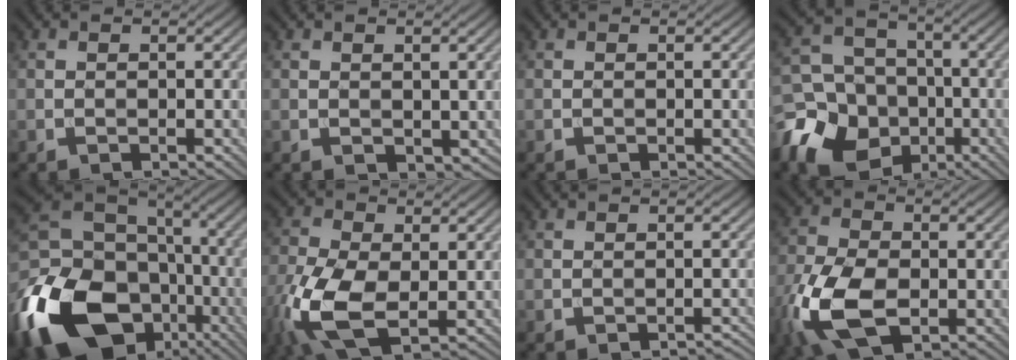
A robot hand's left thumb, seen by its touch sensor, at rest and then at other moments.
{"total": 1.3, "force": [0.7, 0.8, 0.7], "torque": [-0.018, -0.004, 0.016]}
{"total": 0.0}
{"total": 16.5, "force": [-7.1, 13.4, 6.5], "torque": [-0.179, -0.039, -0.146]}
{"total": 22.8, "force": [-9.8, 15.8, 13.2], "torque": [-0.337, -0.049, -0.141]}
{"total": 12.0, "force": [-3.4, 6.3, 9.6], "torque": [-0.255, -0.025, -0.064]}
{"total": 0.6, "force": [-0.6, 0.1, 0.3], "torque": [-0.005, 0.001, -0.008]}
{"total": 12.7, "force": [-4.4, 7.0, 9.6], "torque": [-0.252, -0.028, -0.087]}